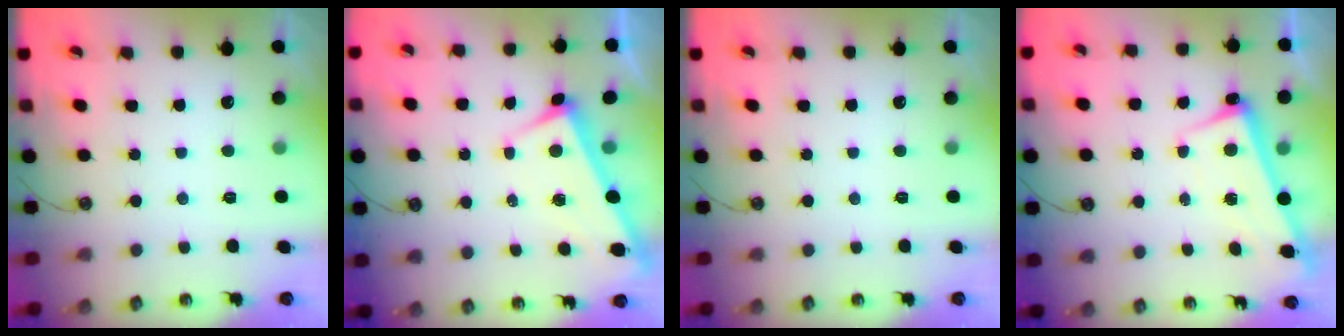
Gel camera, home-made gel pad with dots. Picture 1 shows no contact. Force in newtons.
{"total": 3.8, "press": 3.8, "slide": 0.1}
{"total": 0.0}
{"total": 2.6, "press": 2.4, "slide": 0.9}